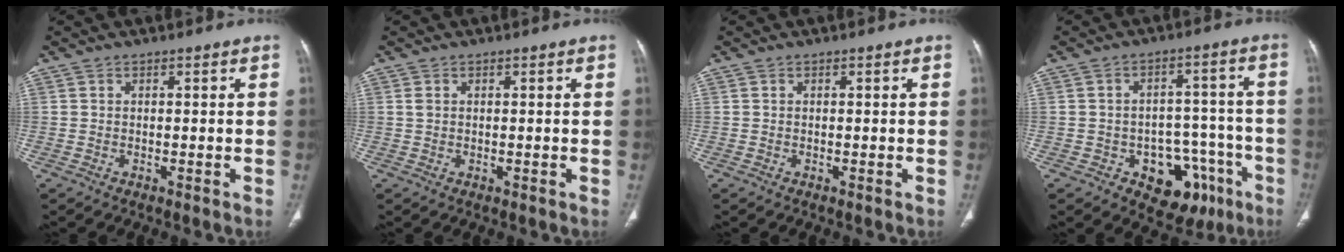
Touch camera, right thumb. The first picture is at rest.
{"total": 0.9, "force": [0.3, 0.6, 0.6], "torque": [-0.016, -0.003, 0.007]}
{"total": 0.0}
{"total": 13.2, "force": [-6.4, 9.0, 7.4], "torque": [-0.052, 0.052, -0.075]}